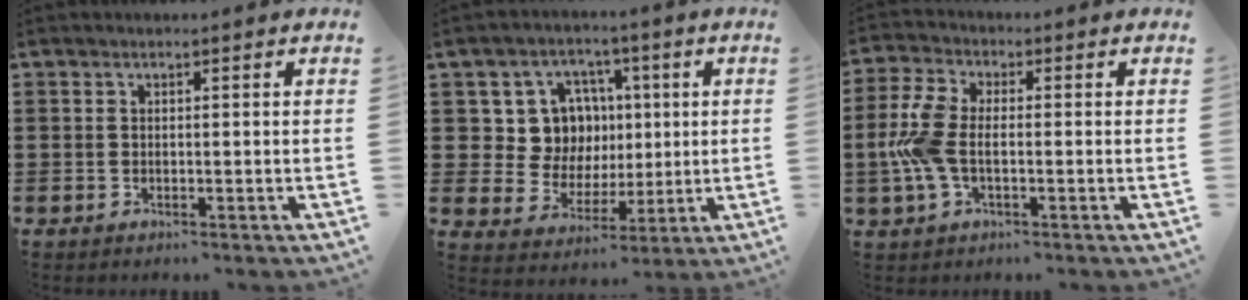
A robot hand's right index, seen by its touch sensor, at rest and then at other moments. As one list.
[{"total": 9.6, "force": [2.2, 8.8, 3.3], "torque": [-0.084, 0.005, 0.047]}, {"total": 7.3, "force": [-0.9, 3.7, 6.2], "torque": [-0.158, -0.006, -0.025]}]